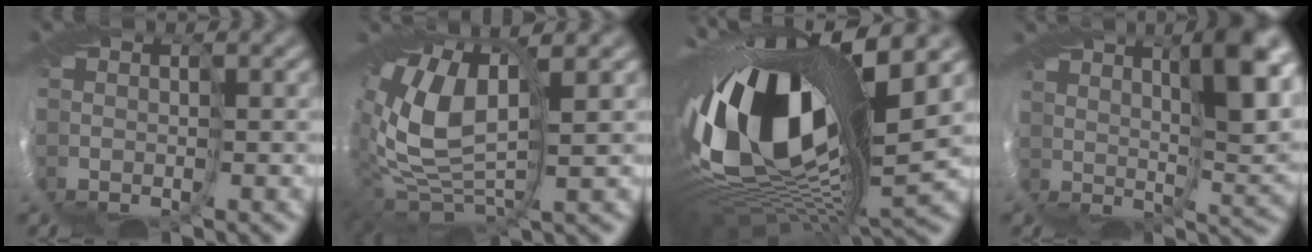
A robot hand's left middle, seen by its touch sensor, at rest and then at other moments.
{"total": 12.2, "force": [2.3, 6.6, 9.9], "torque": [-0.218, -0.019, 0.056]}
{"total": 17.6, "force": [2.9, 8.1, 15.3], "torque": [-0.316, -0.026, 0.048]}
{"total": 7.8, "force": [3.8, 1.7, 6.6], "torque": [-0.096, 0.004, 0.063]}